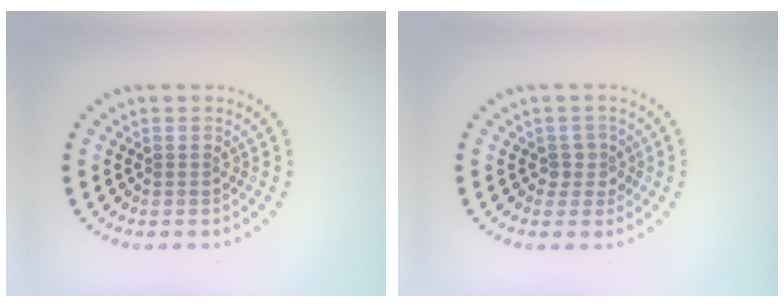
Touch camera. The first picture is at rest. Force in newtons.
{"total": 1.6, "press": 1.3, "slide": 1.0}